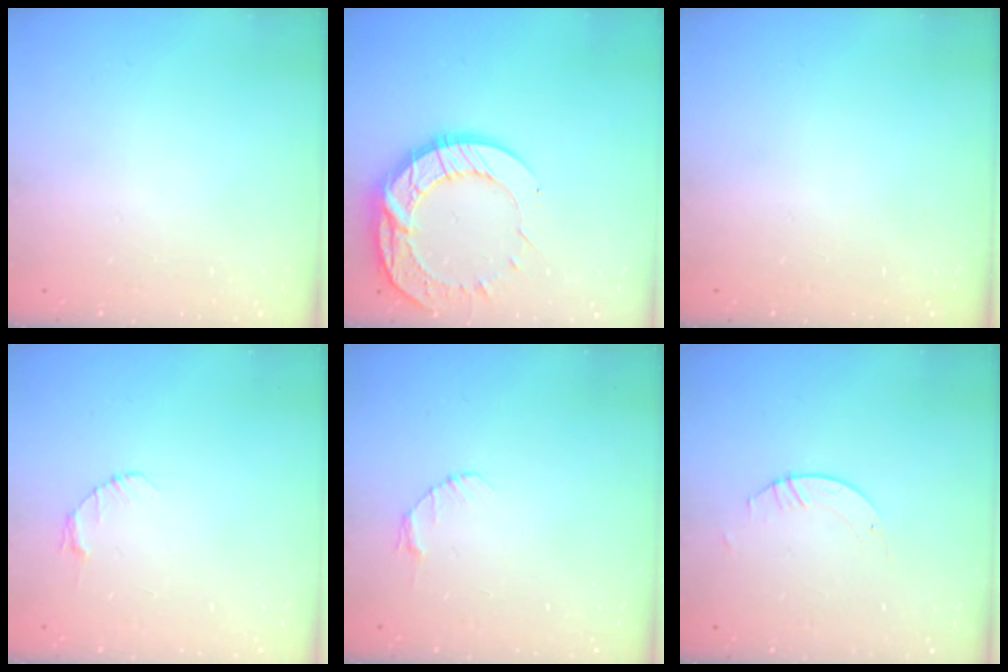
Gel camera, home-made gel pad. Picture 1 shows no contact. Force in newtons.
{"total": 15.6, "press": 15.6, "slide": 1.2}
{"total": 0.0}
{"total": 2.6, "press": 2.6, "slide": 0.3}
{"total": 2.6, "press": 2.6, "slide": 0.3}
{"total": 1.1, "press": 1.1, "slide": 0.1}